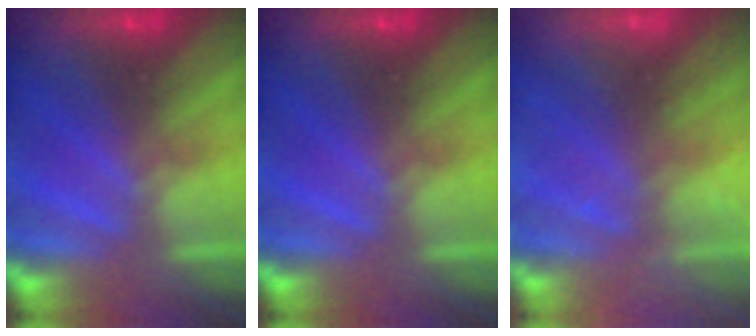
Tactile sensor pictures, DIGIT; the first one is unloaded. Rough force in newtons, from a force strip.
{"total": 0.0}
{"total": 2.6}